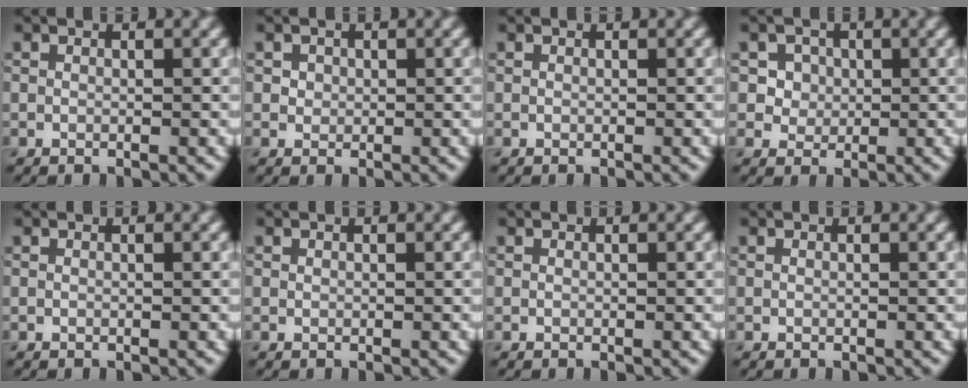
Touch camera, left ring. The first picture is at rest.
{"total": 0.9, "force": [0.3, 0.9, 0.3], "torque": [0.000, -0.004, 0.007]}
{"total": 0.0}
{"total": 4.1, "force": [1.7, 3.4, 1.6], "torque": [-0.030, 0.005, 0.030]}
{"total": 0.0}
{"total": 0.0}
{"total": 0.0}
{"total": 0.0}